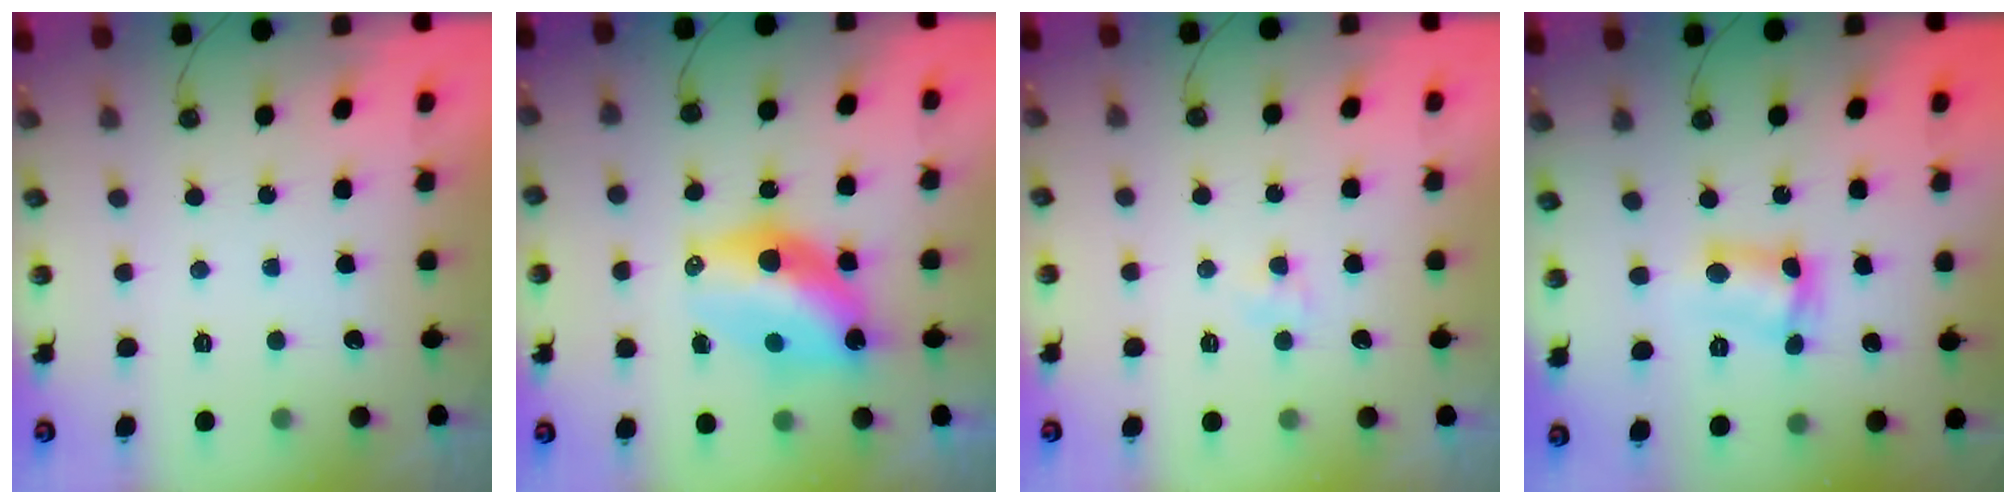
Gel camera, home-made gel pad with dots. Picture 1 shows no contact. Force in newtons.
{"total": 14.1, "press": 13.3, "slide": 4.5}
{"total": 2.4, "press": 2.3, "slide": 0.3}
{"total": 7.4, "press": 7.4, "slide": 0.6}